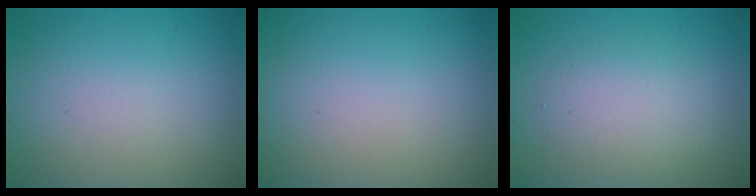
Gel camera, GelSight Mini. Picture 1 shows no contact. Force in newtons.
{"total": 0.0}
{"total": 3.1, "press": 3.1, "slide": 0.2}